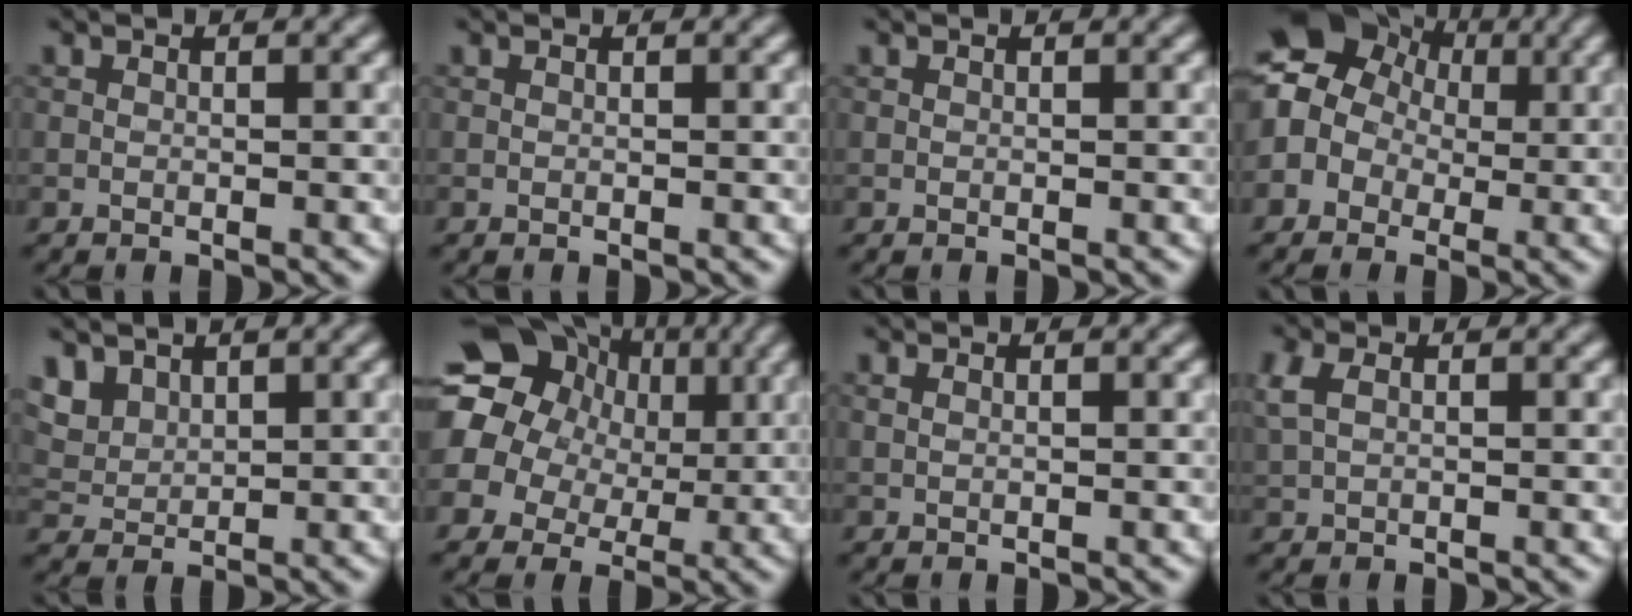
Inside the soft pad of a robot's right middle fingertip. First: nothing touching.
{"total": 0.0}
{"total": 0.0}
{"total": 8.5, "force": [1.7, 7.5, 3.8], "torque": [-0.070, 0.021, -0.007]}
{"total": 3.7, "force": [2.3, 2.4, 1.6], "torque": [-0.050, -0.006, 0.057]}
{"total": 14.6, "force": [4.2, 12.3, 6.7], "torque": [-0.159, 0.023, 0.061]}
{"total": 0.6, "force": [0.4, 0.2, 0.4], "torque": [-0.013, -0.001, 0.003]}
{"total": 2.4, "force": [0.8, 1.5, 1.7], "torque": [-0.044, 0.005, 0.018]}